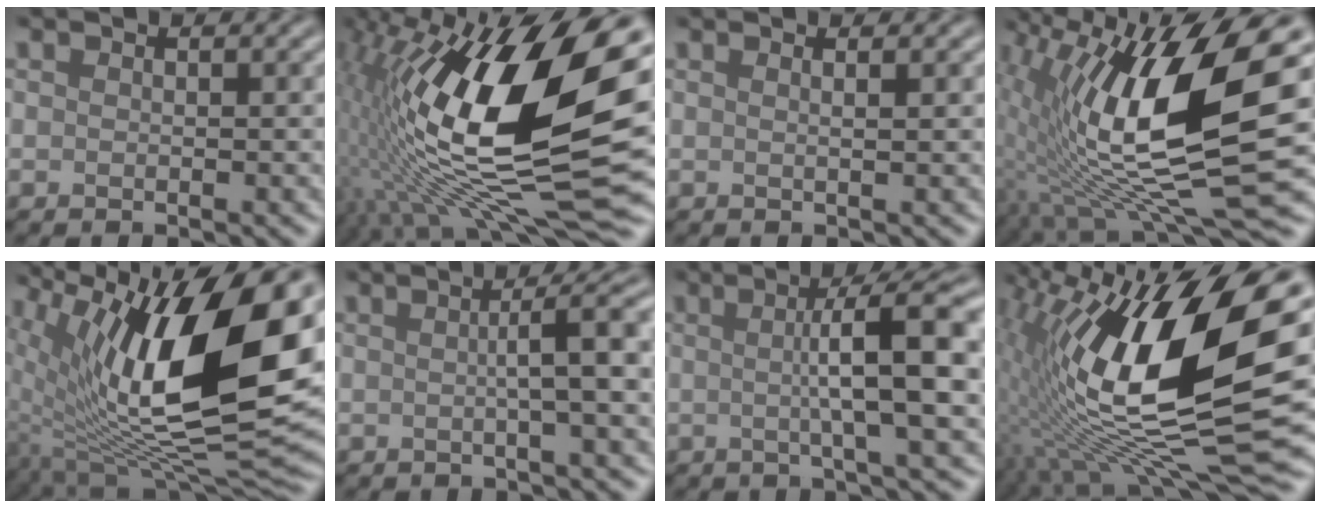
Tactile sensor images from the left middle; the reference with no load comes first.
{"total": 19.8, "force": [3.3, 8.2, 17.8], "torque": [-0.318, 0.004, 0.054]}
{"total": 1.7, "force": [0.7, 0.8, 1.4], "torque": [-0.007, 0.008, -0.014]}
{"total": 15.1, "force": [1.6, 4.7, 14.3], "torque": [-0.251, -0.012, 0.025]}
{"total": 17.3, "force": [4.0, 6.8, 15.3], "torque": [-0.254, -0.002, 0.076]}
{"total": 5.6, "force": [0.3, 1.0, 5.5], "torque": [-0.073, 0.017, 0.001]}
{"total": 10.4, "force": [1.0, 2.1, 10.1], "torque": [-0.127, 0.018, 0.008]}
{"total": 18.1, "force": [2.5, 6.8, 16.5], "torque": [-0.297, 0.014, 0.032]}